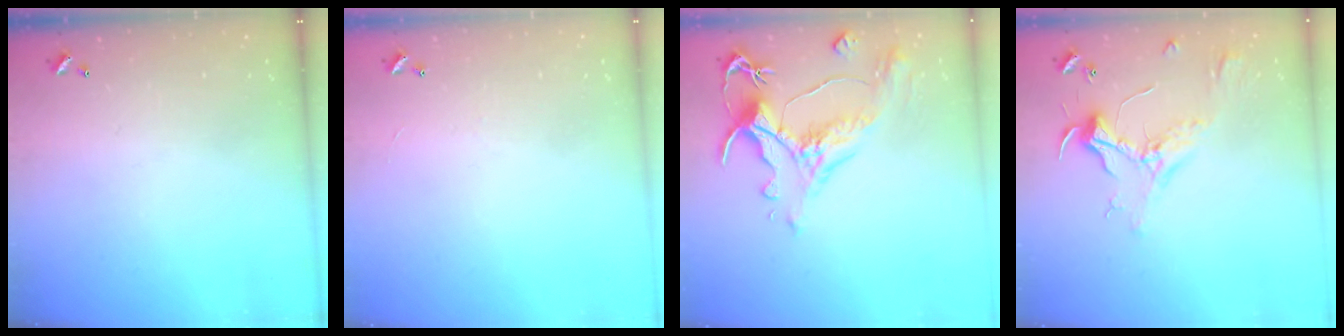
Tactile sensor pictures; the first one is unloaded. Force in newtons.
{"total": 1.2, "press": 1.1, "slide": 0.4}
{"total": 1.5, "press": 0.1, "slide": 1.5}
{"total": 2.3, "press": 2.2, "slide": 0.8}